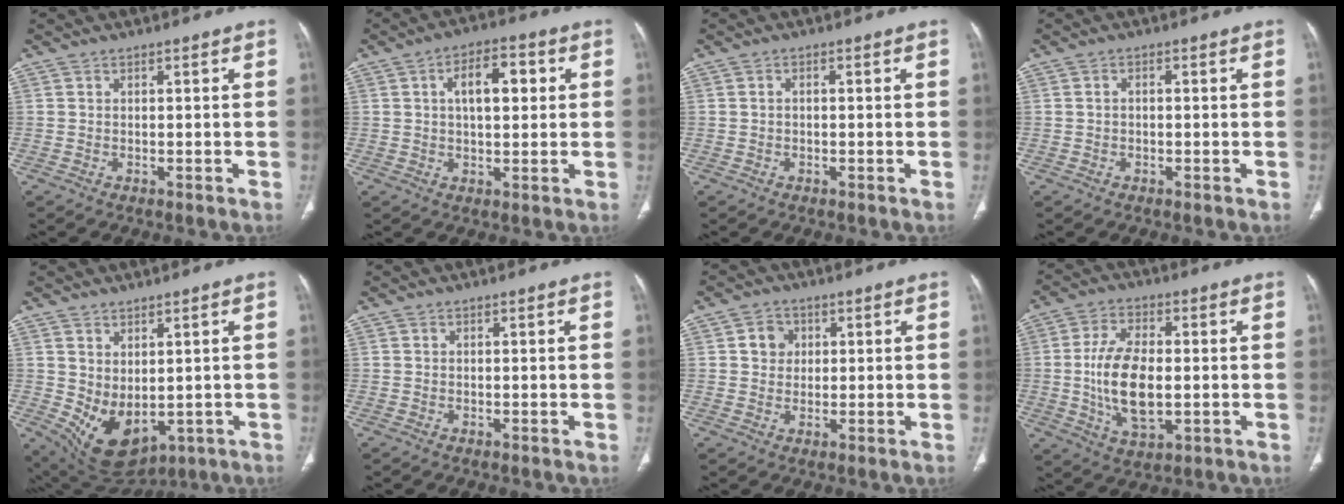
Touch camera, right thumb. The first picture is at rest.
{"total": 8.7, "force": [1.9, 4.4, 7.3], "torque": [-0.094, 0.014, 0.026]}
{"total": 0.7, "force": [-0.1, 0.5, 0.5], "torque": [-0.009, 0.002, -0.005]}
{"total": 0.9, "force": [-0.1, 0.6, 0.6], "torque": [-0.010, 0.003, -0.004]}
{"total": 9.9, "force": [-0.5, 6.1, 7.8], "torque": [-0.121, -0.012, 0.028]}
{"total": 0.0}
{"total": 3.9, "force": [1.0, 3.5, 1.5], "torque": [-0.004, 0.001, 0.014]}
{"total": 12.9, "force": [-0.9, 6.5, 11.1], "torque": [-0.208, -0.003, -0.012]}